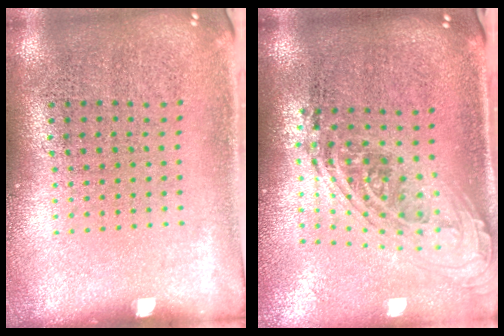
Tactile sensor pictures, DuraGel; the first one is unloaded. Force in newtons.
{"total": 2.2, "press": 1.6, "slide": 1.5}